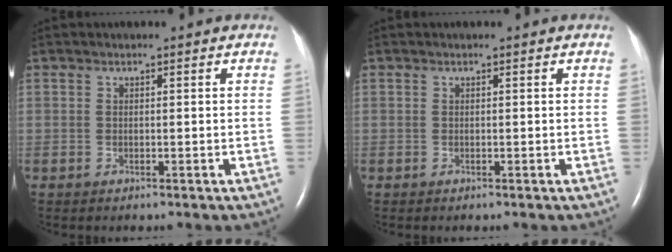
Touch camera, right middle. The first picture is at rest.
{"total": 0.0}